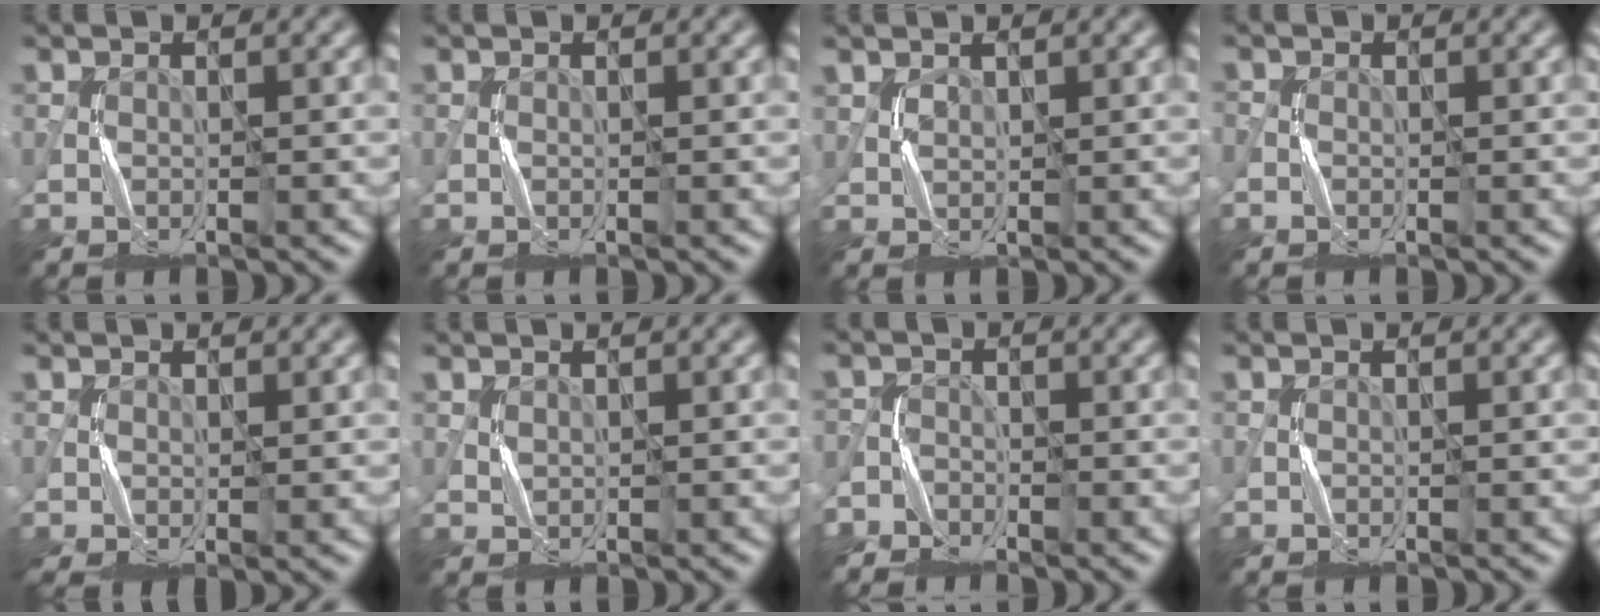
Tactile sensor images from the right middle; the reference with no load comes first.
{"total": 0.0}
{"total": 1.0, "force": [0.8, 0.5, 0.0], "torque": [-0.003, -0.001, 0.023]}
{"total": 0.8, "force": [-0.5, 0.6, 0.2], "torque": [0.000, -0.001, -0.011]}
{"total": 1.4, "force": [0.4, 0.6, 1.2], "torque": [-0.032, -0.001, 0.010]}
{"total": 0.7, "force": [0.6, 0.3, 0.1], "torque": [-0.005, -0.002, 0.017]}
{"total": 3.2, "force": [-2.8, 1.5, -0.4], "torque": [0.019, -0.001, -0.051]}
{"total": 0.0}